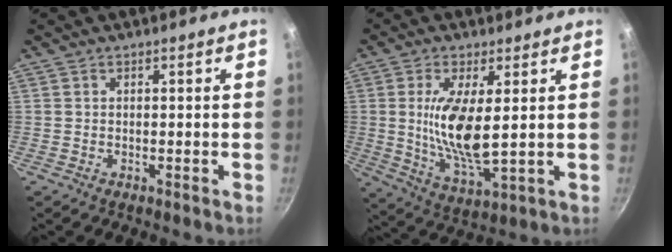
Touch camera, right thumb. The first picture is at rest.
{"total": 12.2, "force": [1.7, 4.1, 11.4], "torque": [-0.222, -0.022, 0.038]}